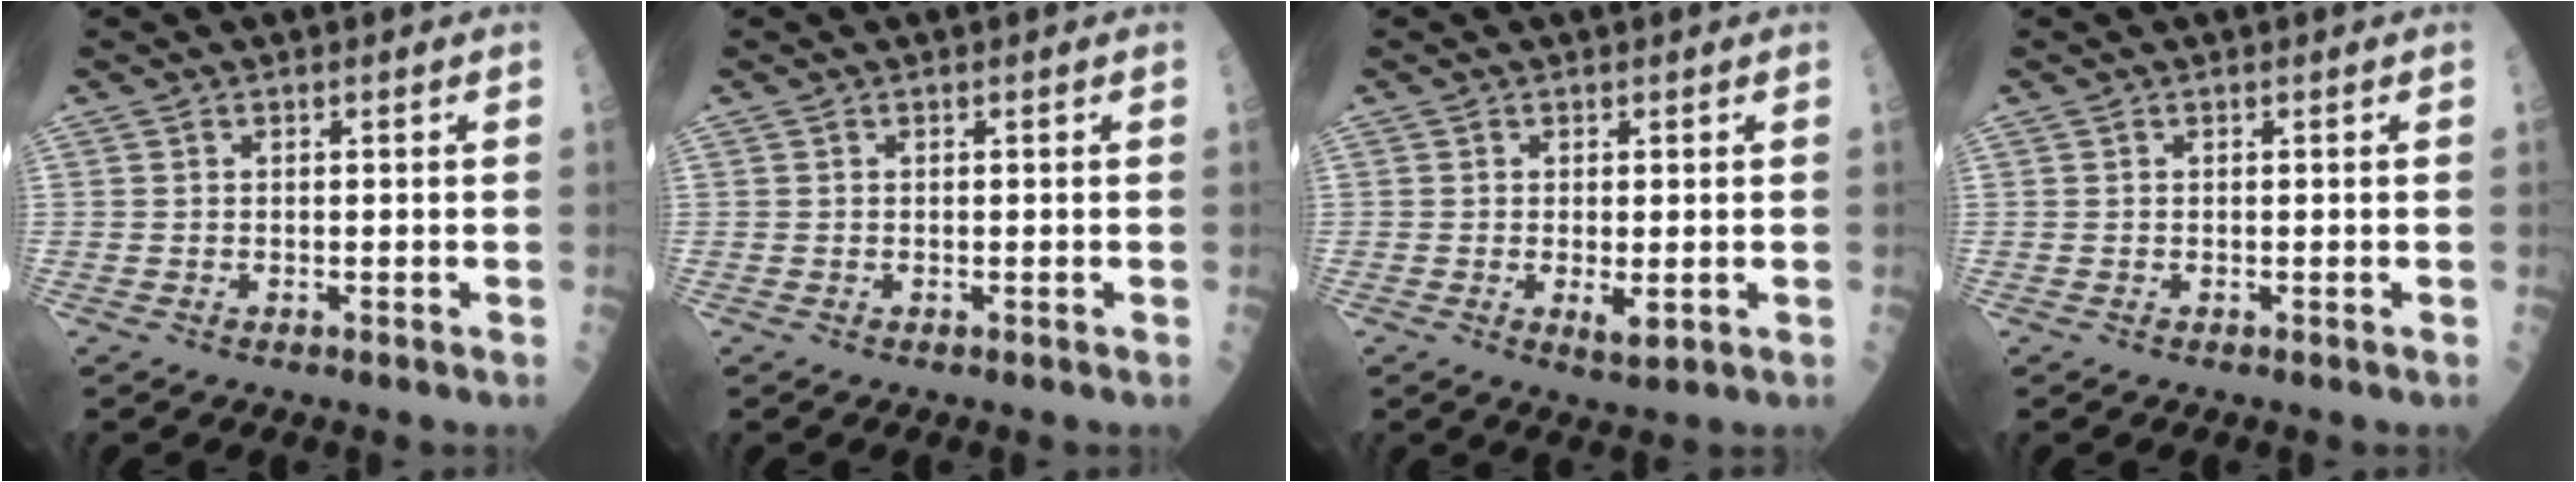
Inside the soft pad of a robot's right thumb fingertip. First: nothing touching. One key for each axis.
{"total": 0.0}
{"total": 2.9, "fx": -0.4, "fy": 1.1, "fz": 2.7, "tx": -0.041, "ty": -0.007, "tz": -0.003}
{"total": 0.0}